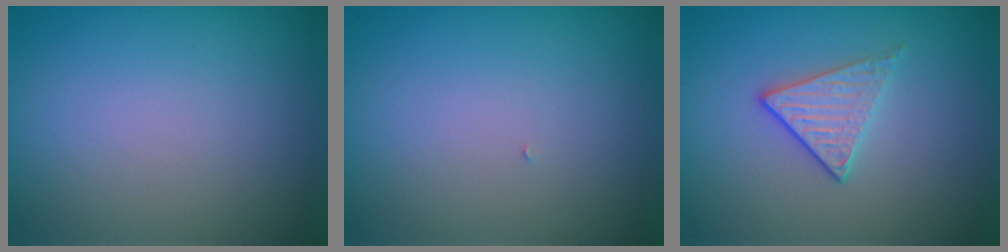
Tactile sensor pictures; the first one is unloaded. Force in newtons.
{"total": 0.0}
{"total": 2.0, "press": 1.7, "slide": 1.0}